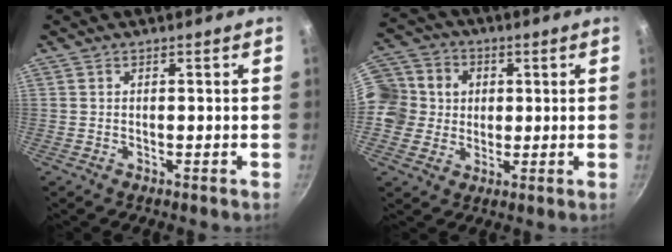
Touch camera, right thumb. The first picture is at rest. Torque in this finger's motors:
{"motor_torque": [0.16, 0.24, 0.04, -0.02, 0.12]}